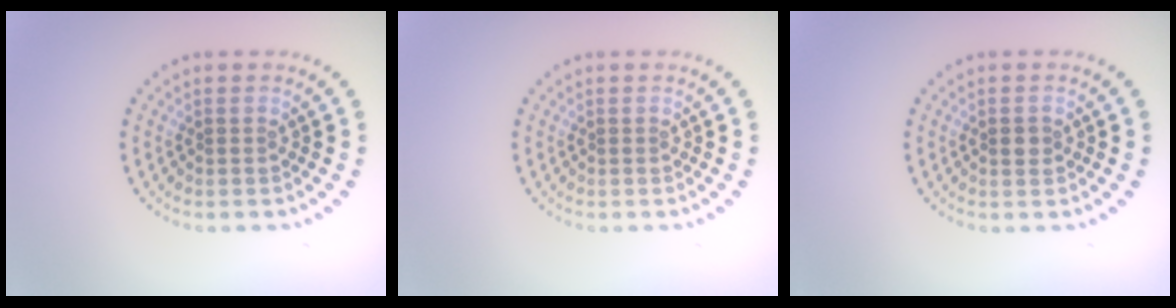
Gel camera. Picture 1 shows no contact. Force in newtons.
{"total": 0.0}
{"total": 1.2, "press": 1.2, "slide": 0.1}